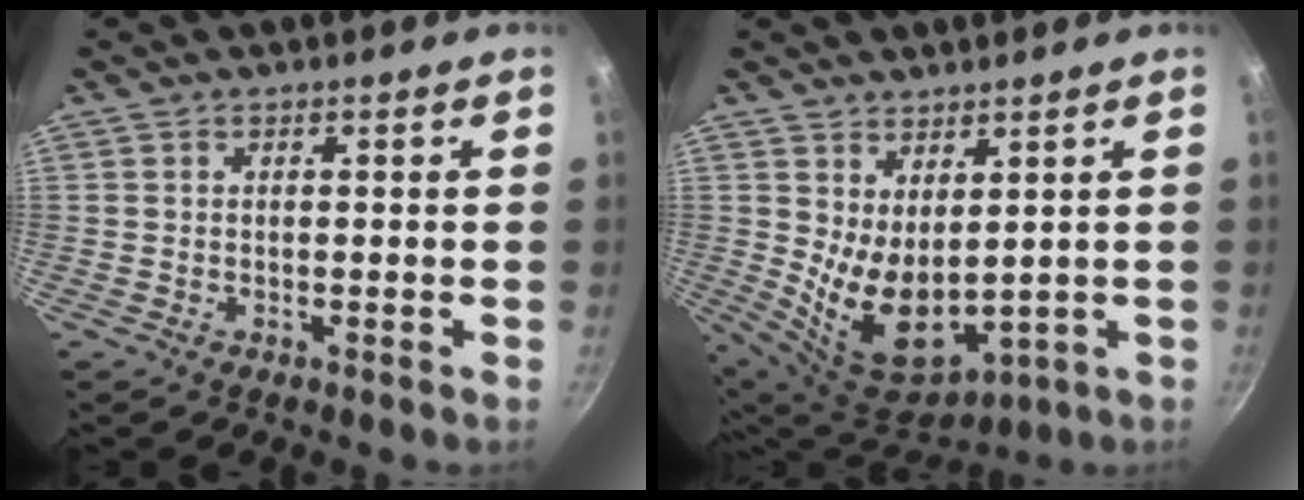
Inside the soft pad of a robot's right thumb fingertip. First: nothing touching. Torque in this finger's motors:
{"motor_torque": [-0.55, 1.16, 1.37, 0.09, 0.09]}